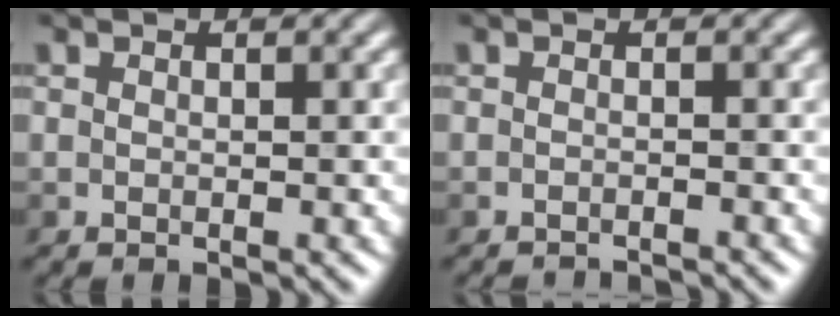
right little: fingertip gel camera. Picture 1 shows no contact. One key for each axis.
{"total": 2.8, "fx": -2.7, "fy": 0.2, "fz": 0.6, "tx": -0.002, "ty": -0.003, "tz": -0.042}